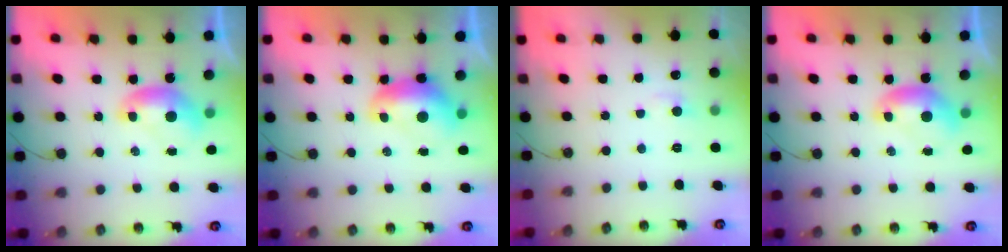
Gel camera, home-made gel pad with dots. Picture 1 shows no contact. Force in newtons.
{"total": 1.6, "press": 1.5, "slide": 0.6}
{"total": 0.8, "press": 0.0, "slide": 0.8}
{"total": 0.0}